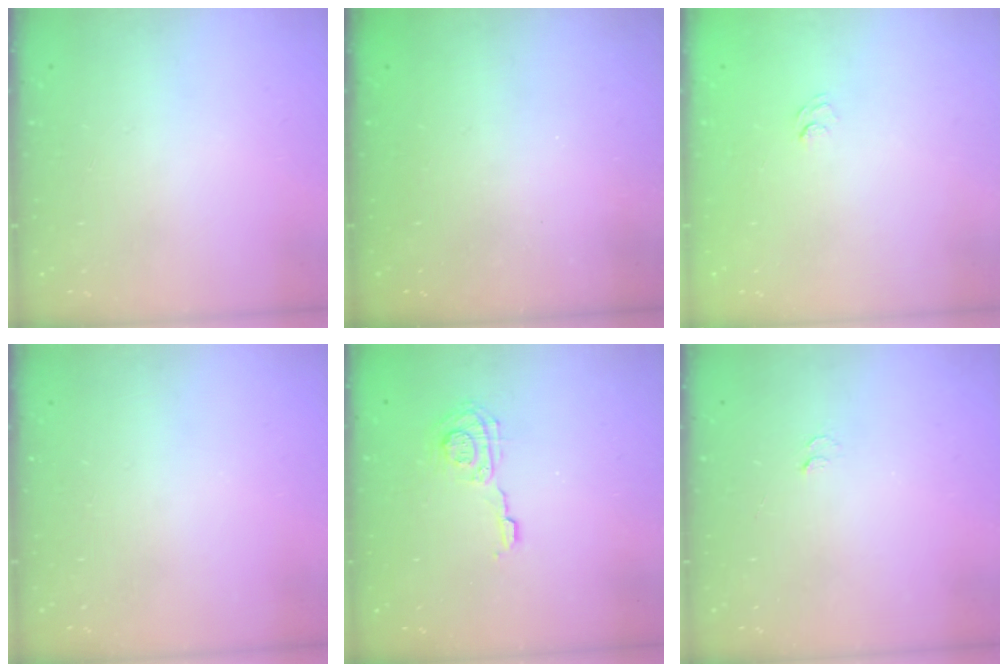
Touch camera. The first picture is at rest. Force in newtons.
{"total": 2.2, "press": 2.1, "slide": 0.8}
{"total": 6.8, "press": 6.7, "slide": 1.1}
{"total": 0.0}
{"total": 7.1, "press": 7.1, "slide": 0.7}
{"total": 2.9, "press": 2.9, "slide": 0.3}